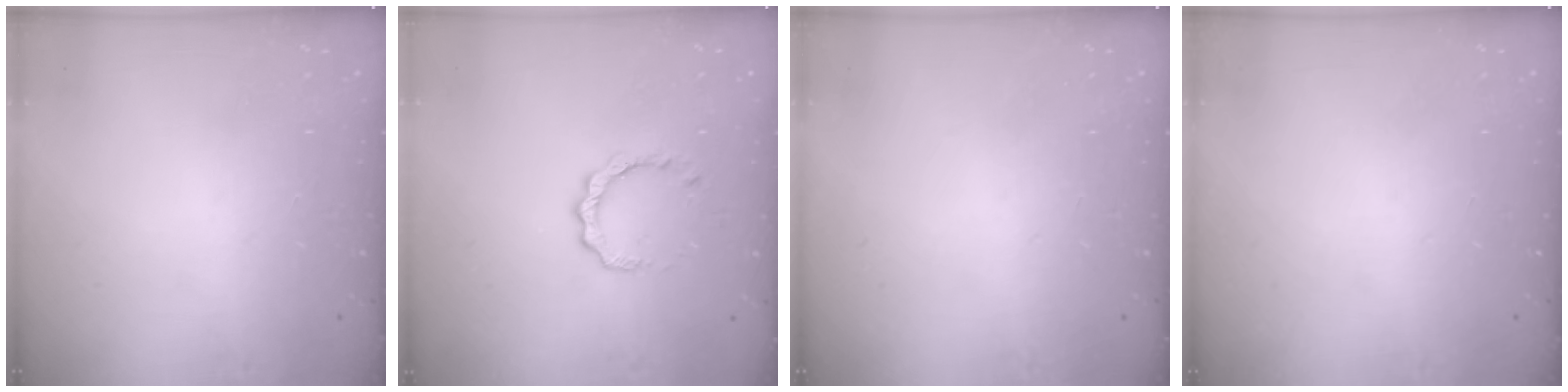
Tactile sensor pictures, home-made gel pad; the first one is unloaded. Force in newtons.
{"total": 5.3, "press": 5.3, "slide": 0.5}
{"total": 0.0}
{"total": 0.0}